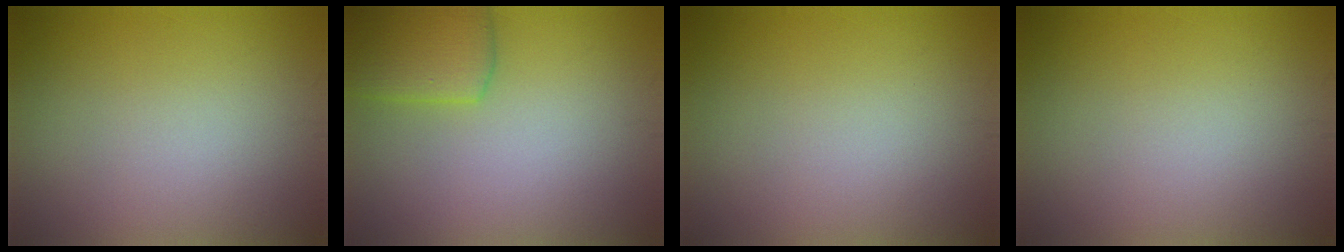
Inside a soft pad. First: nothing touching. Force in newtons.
{"total": 3.9, "press": 3.9, "slide": 0.3}
{"total": 0.0}
{"total": 0.0}